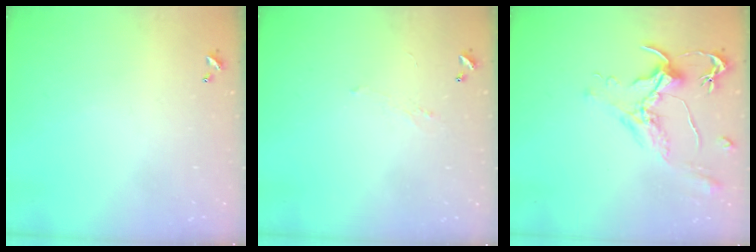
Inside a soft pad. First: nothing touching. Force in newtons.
{"total": 1.3, "press": 1.1, "slide": 0.7}
{"total": 1.6, "press": 1.5, "slide": 0.7}